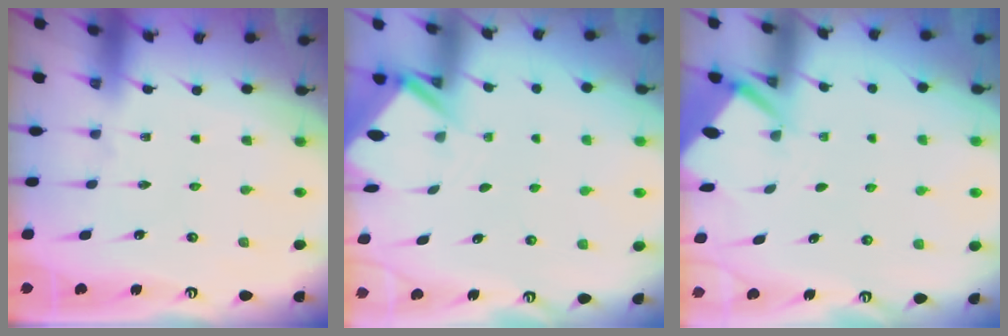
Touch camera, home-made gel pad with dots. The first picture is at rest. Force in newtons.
{"total": 2.9, "press": 2.9, "slide": 0.3}
{"total": 2.7, "press": 2.7, "slide": 0.3}